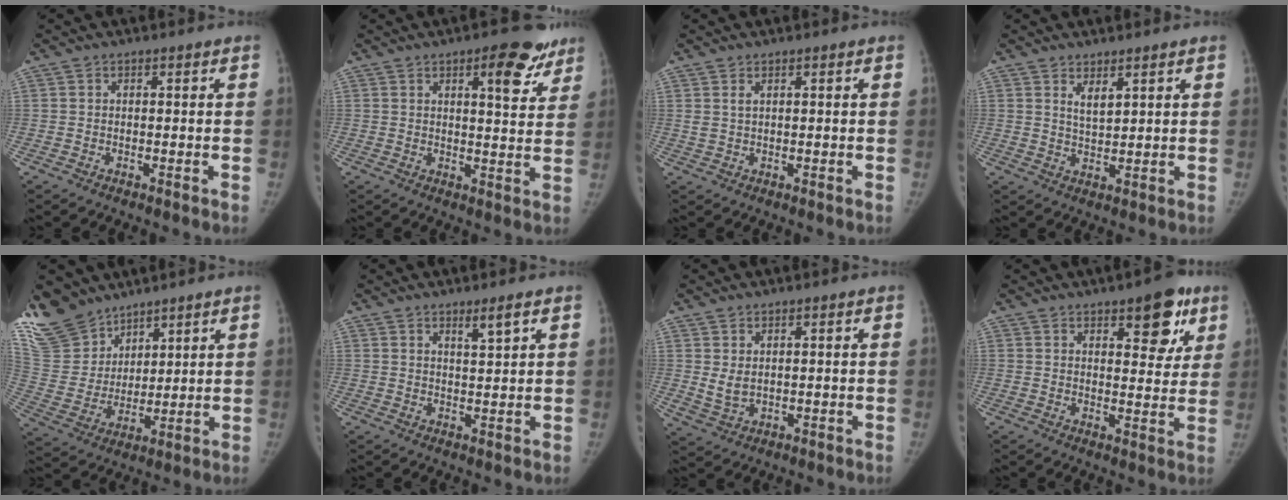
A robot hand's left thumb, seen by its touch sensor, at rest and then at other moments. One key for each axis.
{"total": 9.5, "fx": 5.5, "fy": 3.4, "fz": 7.0, "tx": -0.062, "ty": -0.025, "tz": 0.069}
{"total": 1.1, "fx": 0.7, "fy": 0.4, "fz": 0.7, "tx": -0.017, "ty": -0.001, "tz": 0.021}
{"total": 3.1, "fx": 2.0, "fy": 1.0, "fz": 2.1, "tx": -0.032, "ty": -0.021, "tz": 0.041}
{"total": 16.2, "fx": 12.9, "fy": 8.7, "fz": 4.4, "tx": -0.076, "ty": -0.048, "tz": 0.269}
{"total": 2.6, "fx": 1.8, "fy": 0.0, "fz": 1.8, "tx": -0.030, "ty": -0.019, "tz": 0.034}
{"total": 3.1, "fx": 0.9, "fy": 2.1, "fz": 2.2, "tx": -0.041, "ty": -0.011, "tz": 0.029}
{"total": 10.3, "fx": 5.6, "fy": 4.4, "fz": 7.4, "tx": -0.059, "ty": -0.023, "tz": 0.071}